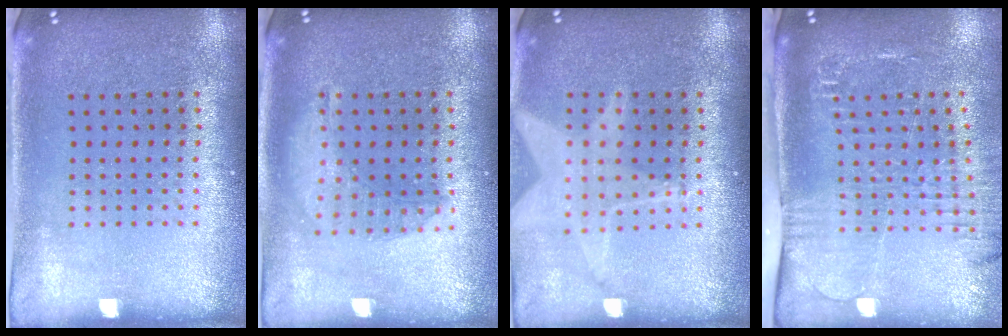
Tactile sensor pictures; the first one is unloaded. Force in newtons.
{"total": 1.3, "press": 1.3, "slide": 0.4}
{"total": 1.3, "press": 1.3, "slide": 0.1}
{"total": 2.1, "press": 1.9, "slide": 0.9}